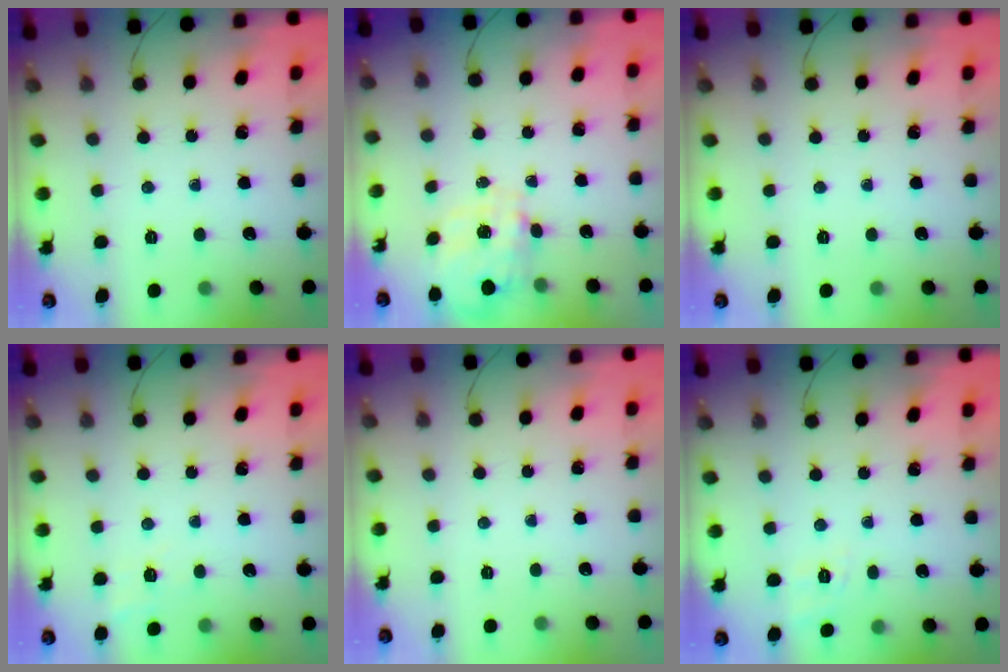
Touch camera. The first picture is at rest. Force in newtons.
{"total": 9.3, "press": 9.3, "slide": 0.8}
{"total": 0.0}
{"total": 7.4, "press": 7.1, "slide": 2.2}
{"total": 2.4, "press": 2.4, "slide": 0.5}
{"total": 2.1, "press": 0.5, "slide": 2.0}